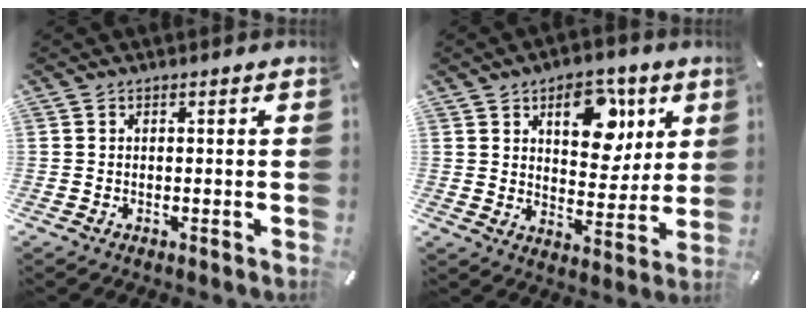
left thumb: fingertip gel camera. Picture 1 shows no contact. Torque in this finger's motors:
{"motor_torque": [1.64, 1.64, 1.18, -1.30, 0.32]}